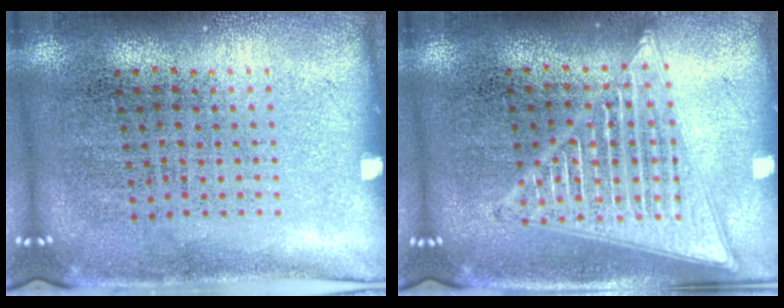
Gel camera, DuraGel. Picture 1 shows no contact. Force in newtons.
{"total": 2.9, "press": 2.8, "slide": 0.4}